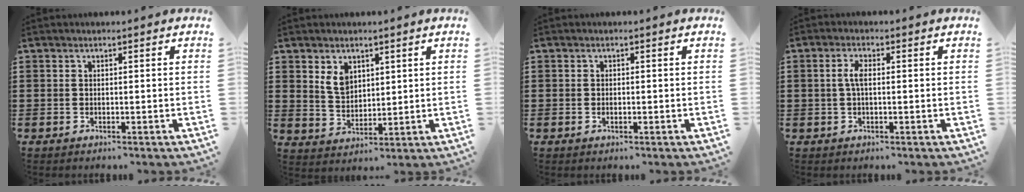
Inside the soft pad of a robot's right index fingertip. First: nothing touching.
{"total": 4.4, "force": [2.2, 3.1, 2.2], "torque": [-0.047, 0.007, 0.040]}
{"total": 0.7, "force": [-0.1, 0.1, 0.7], "torque": [-0.015, -0.006, -0.001]}
{"total": 2.9, "force": [0.1, 1.0, 2.7], "torque": [-0.060, 0.001, -0.003]}